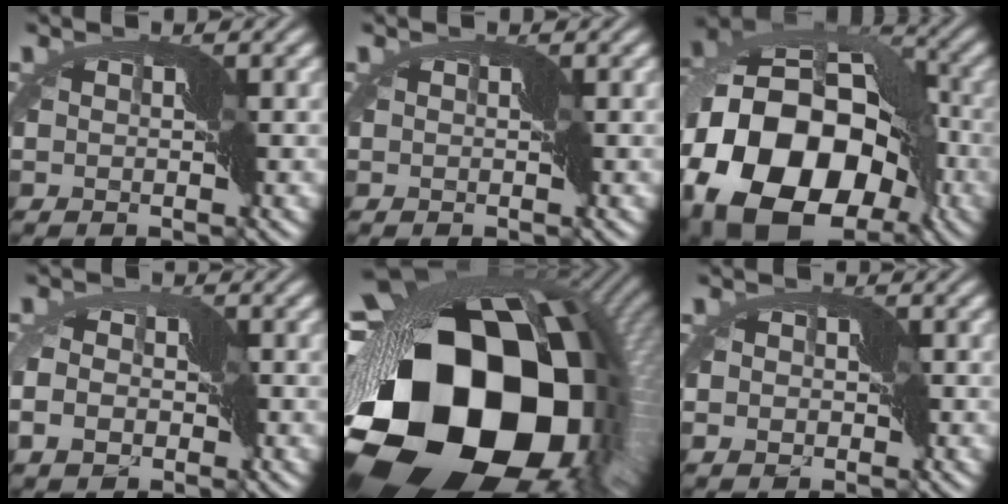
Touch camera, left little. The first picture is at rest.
{"total": 0.0}
{"total": 18.2, "force": [-6.4, 12.9, 11.2], "torque": [-0.237, 0.001, -0.116]}
{"total": 4.5, "force": [-1.5, 3.2, 2.9], "torque": [-0.056, -0.008, -0.030]}
{"total": 21.7, "force": [-4.6, 15.2, 14.9], "torque": [-0.304, -0.084, -0.062]}
{"total": 3.9, "force": [-1.3, 3.1, 1.9], "torque": [-0.019, -0.003, -0.031]}